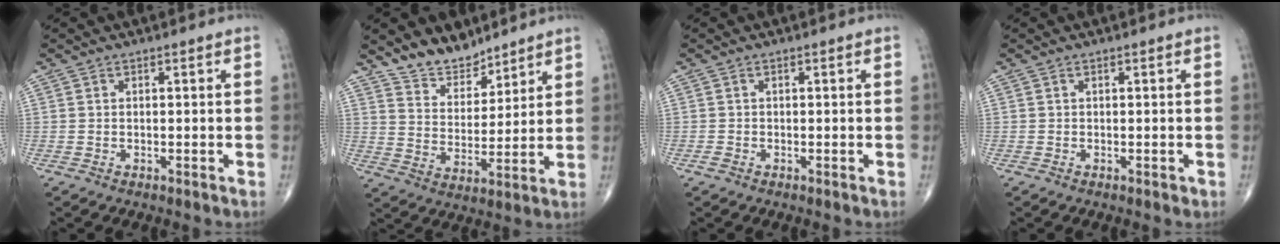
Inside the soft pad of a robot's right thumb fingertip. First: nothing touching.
{"total": 8.8, "force": [7.4, 4.1, 2.1], "torque": [-0.008, -0.063, 0.144]}
{"total": 0.8, "force": [-0.5, 0.6, 0.3], "torque": [-0.007, 0.001, -0.010]}
{"total": 0.6, "force": [-0.1, 0.3, 0.5], "torque": [-0.007, -0.001, -0.001]}